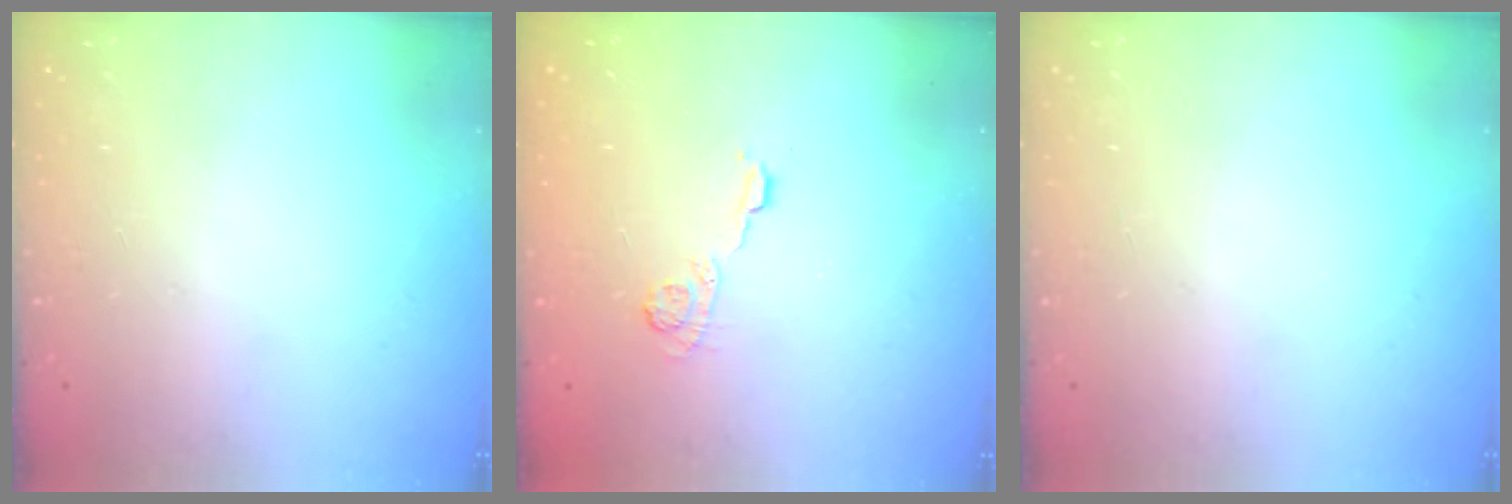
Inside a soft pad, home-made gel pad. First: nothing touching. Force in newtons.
{"total": 5.0, "press": 4.9, "slide": 0.7}
{"total": 0.0}